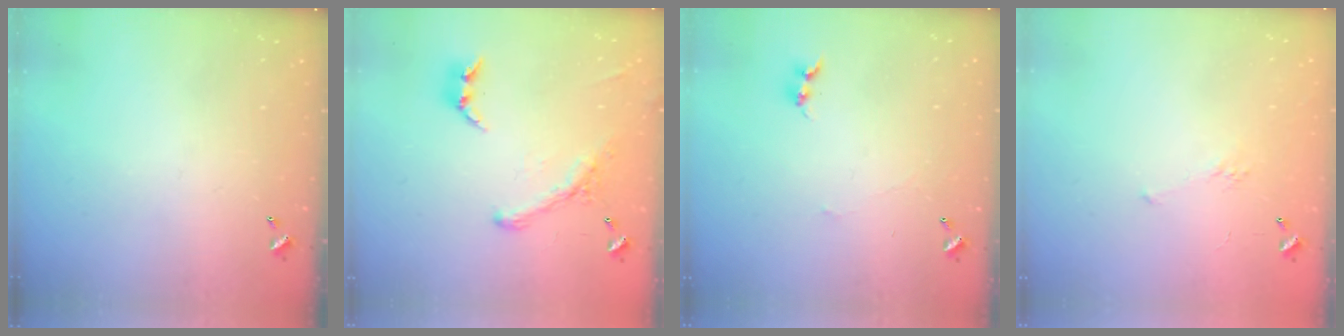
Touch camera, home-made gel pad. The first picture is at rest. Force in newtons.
{"total": 3.8, "press": 3.5, "slide": 1.5}
{"total": 1.1, "press": 1.0, "slide": 0.5}
{"total": 5.3, "press": 5.2, "slide": 1.0}